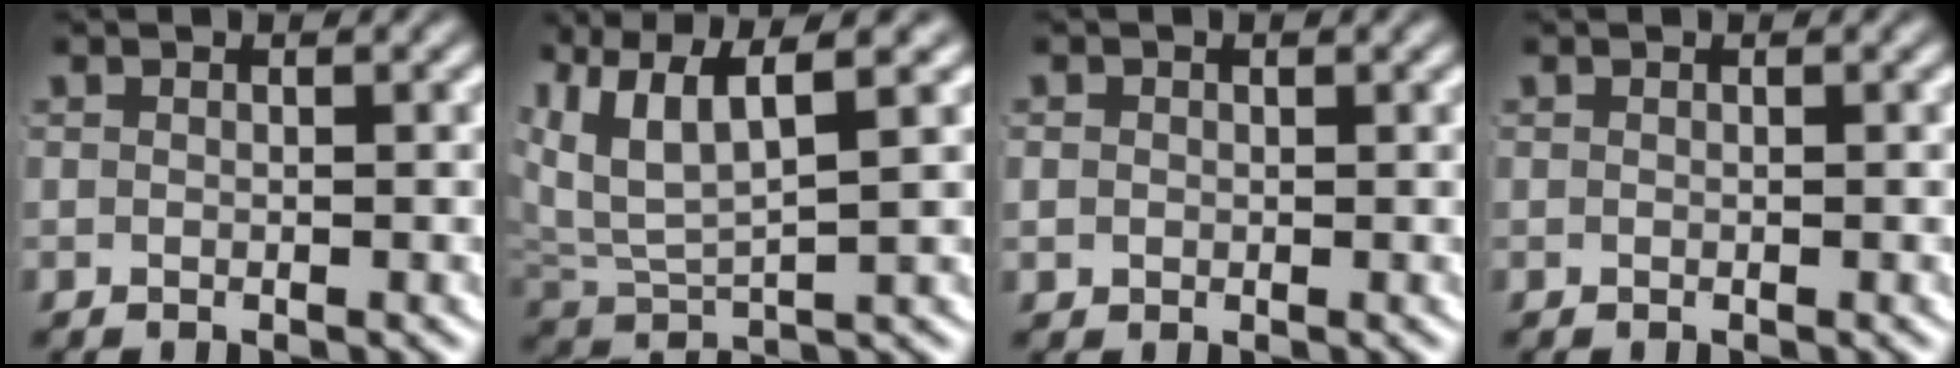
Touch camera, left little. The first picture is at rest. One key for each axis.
{"total": 8.1, "fx": 3.3, "fy": 5.2, "fz": 5.3, "tx": -0.126, "ty": 0.006, "tz": 0.052}
{"total": 1.7, "fx": 0.0, "fy": 1.6, "fz": 0.5, "tx": -0.018, "ty": -0.006, "tz": 0.003}
{"total": 0.0}